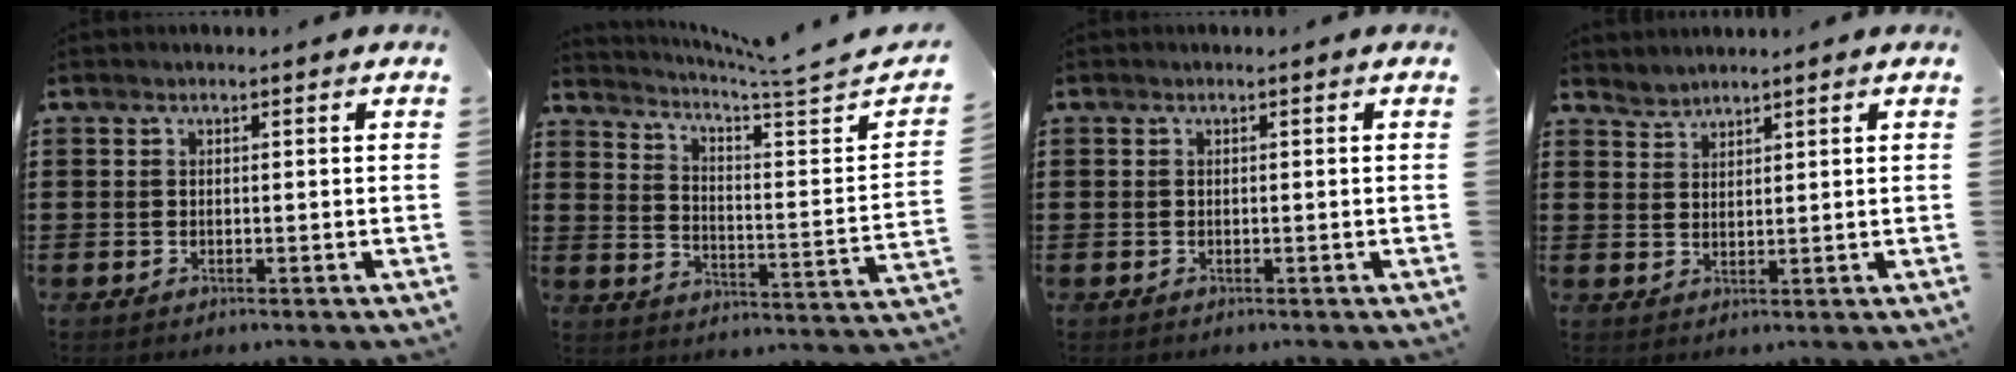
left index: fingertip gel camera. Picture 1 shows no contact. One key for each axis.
{"total": 4.2, "fx": 3.5, "fy": -0.9, "fz": 2.2, "tx": -0.064, "ty": -0.049, "tz": 0.048}
{"total": 0.0}
{"total": 2.1, "fx": 2.0, "fy": 0.3, "fz": -0.5, "tx": 0.004, "ty": -0.002, "tz": 0.041}